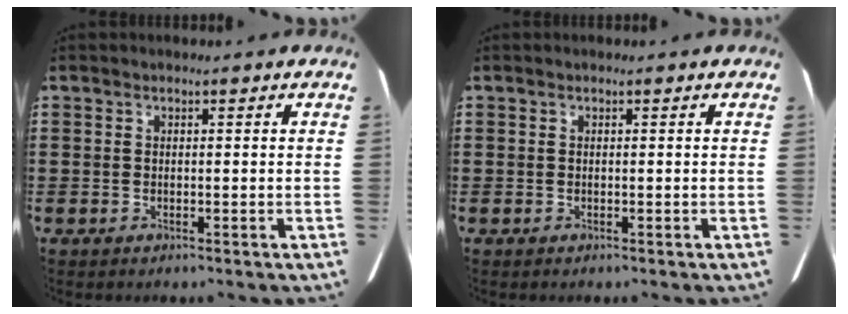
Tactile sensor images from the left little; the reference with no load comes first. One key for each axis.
{"total": 0.0}